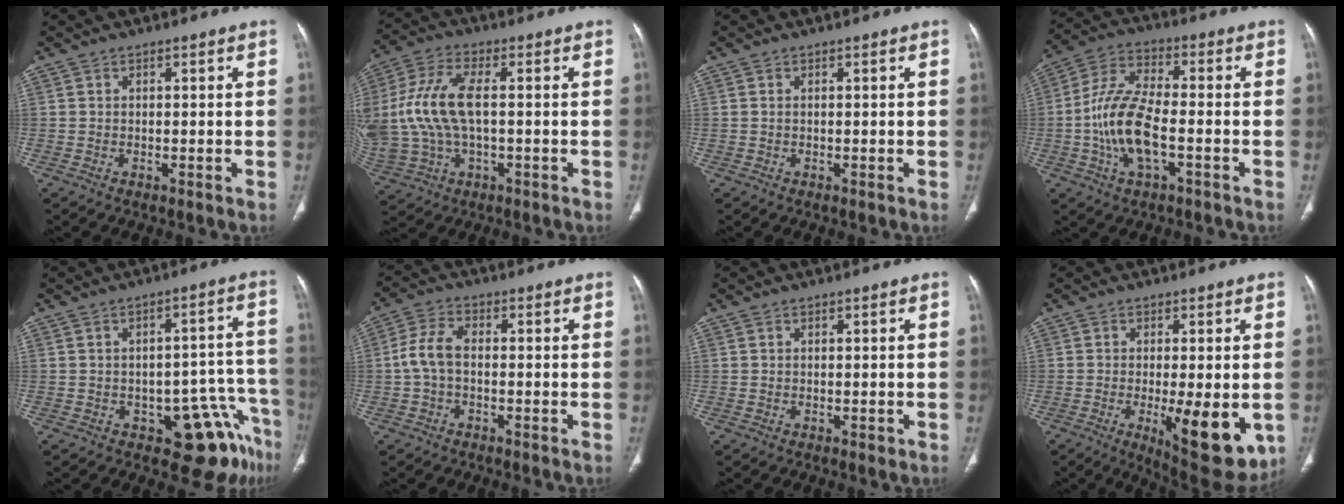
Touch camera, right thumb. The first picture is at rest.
{"total": 15.4, "force": [0.5, 8.0, 13.2], "torque": [-0.313, 0.019, 0.016]}
{"total": 0.0}
{"total": 12.7, "force": [-2.9, 5.3, 11.2], "torque": [-0.232, 0.025, -0.059]}
{"total": 11.0, "force": [-6.8, 4.9, 7.1], "torque": [-0.032, 0.060, -0.086]}
{"total": 5.5, "force": [-0.7, 3.0, 4.6], "torque": [-0.099, 0.017, -0.021]}
{"total": 0.5, "force": [0.0, 0.3, 0.4], "torque": [-0.005, -0.001, 0.003]}
{"total": 13.7, "force": [-3.3, 4.6, 12.5], "torque": [-0.161, -0.025, -0.035]}